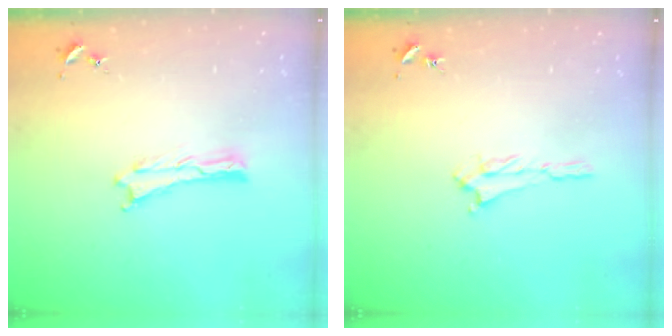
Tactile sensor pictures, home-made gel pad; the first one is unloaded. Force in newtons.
{"total": 1.2, "press": 1.1, "slide": 0.5}